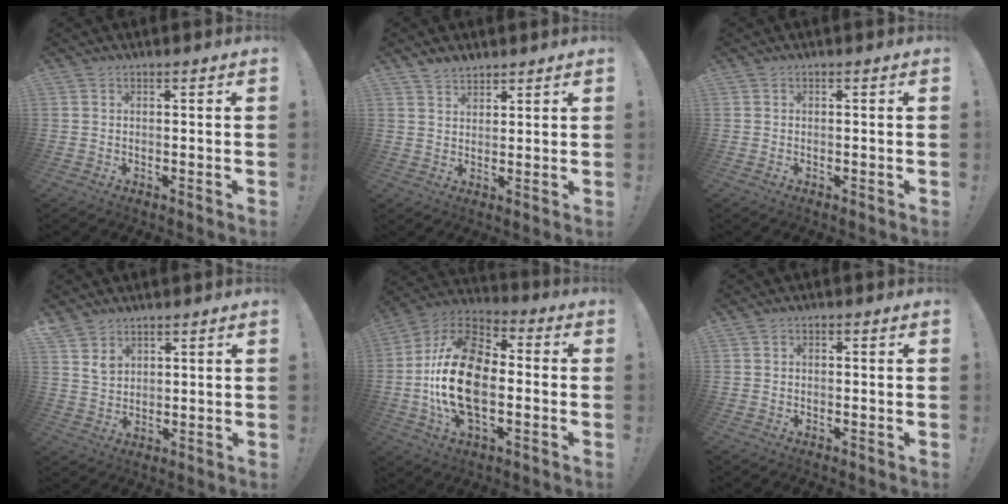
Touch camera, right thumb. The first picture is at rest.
{"total": 3.7, "force": [3.3, 1.5, 0.6], "torque": [-0.007, -0.023, 0.061]}
{"total": 0.0}
{"total": 5.4, "force": [3.7, 3.8, 1.2], "torque": [-0.017, -0.024, 0.072]}
{"total": 22.6, "force": [-2.3, 13.3, 18.1], "torque": [-0.338, 0.023, -0.030]}
{"total": 0.8, "force": [-0.5, 0.4, 0.4], "torque": [-0.005, 0.001, -0.009]}